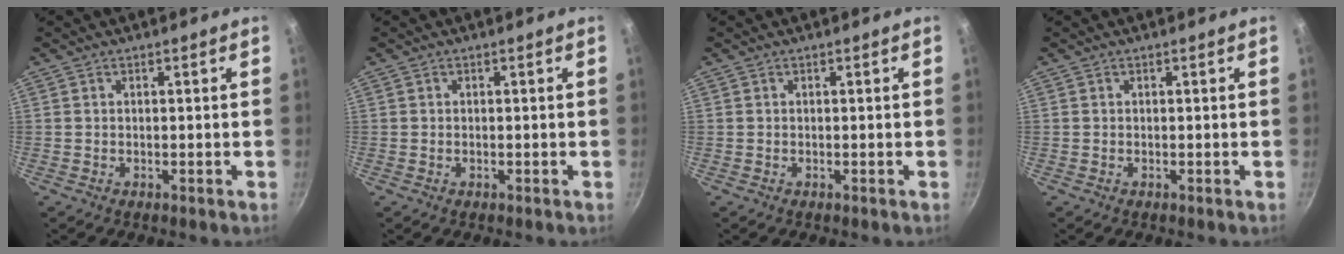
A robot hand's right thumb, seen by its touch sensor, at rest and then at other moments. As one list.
[{"total": 0.0}, {"total": 0.0}, {"total": 0.0}]